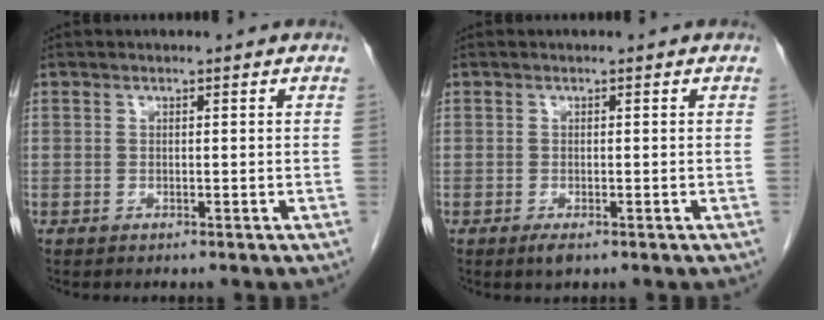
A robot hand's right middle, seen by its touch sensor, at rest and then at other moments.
{"total": 1.4, "force": [-0.8, 0.4, 1.1], "torque": [-0.020, -0.003, -0.010]}